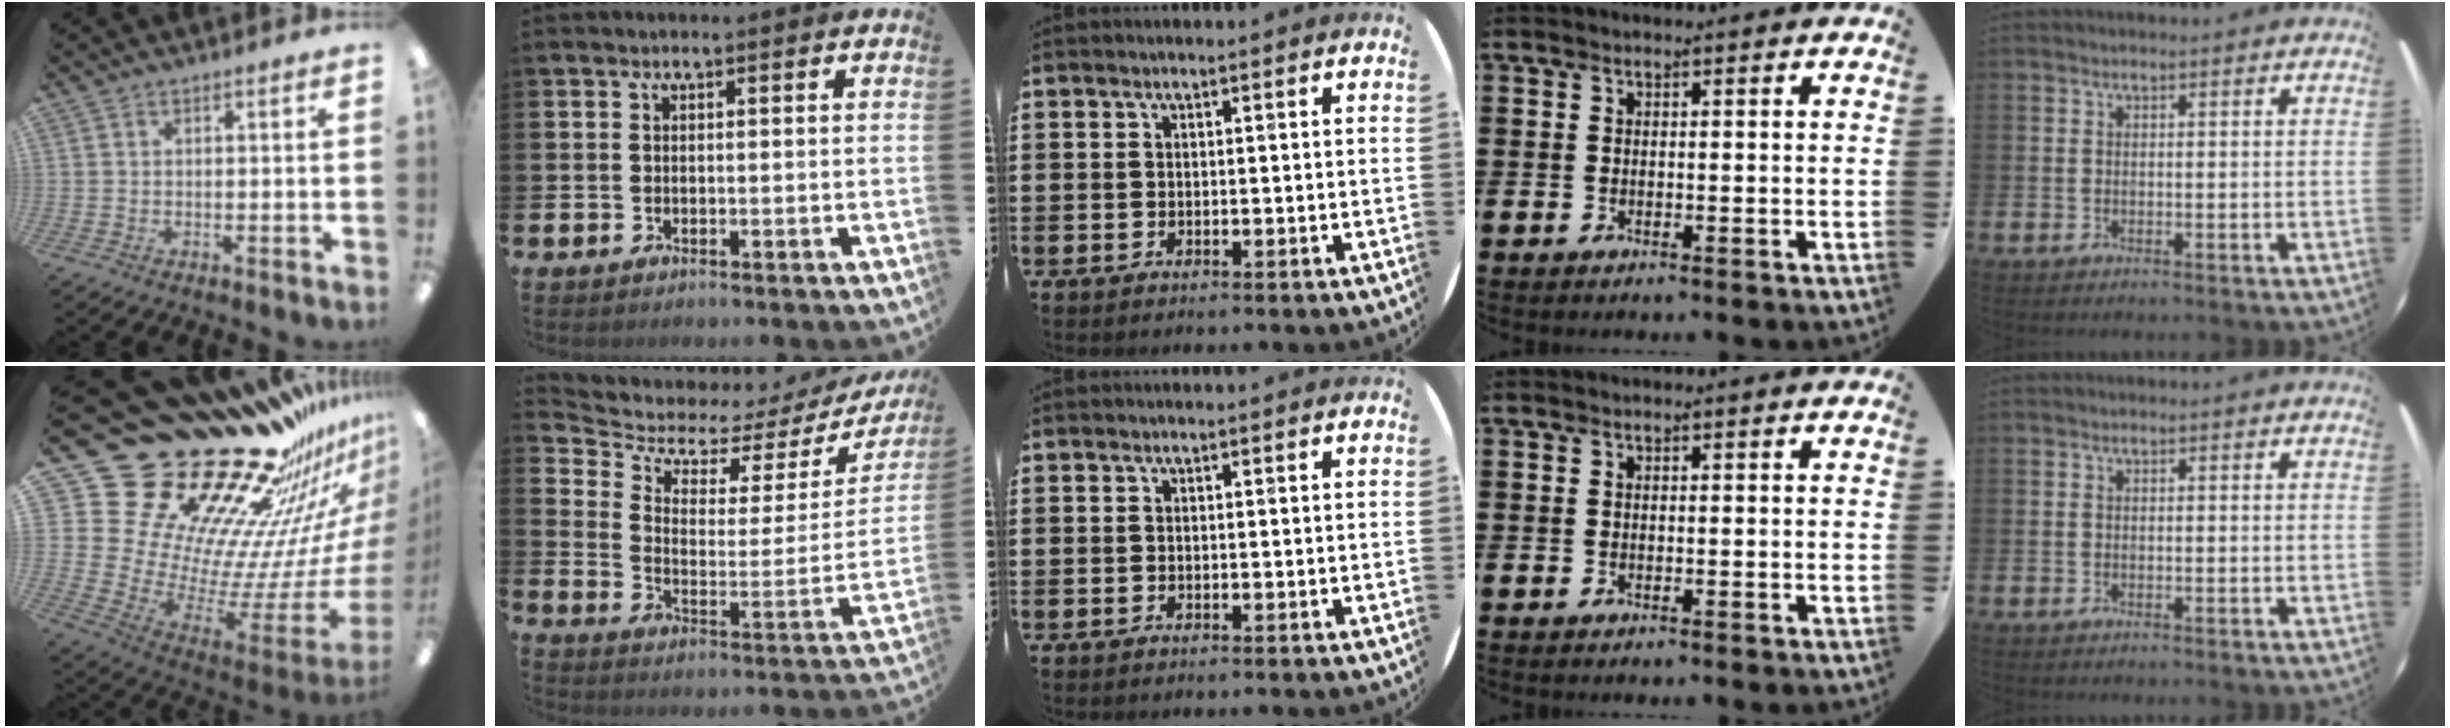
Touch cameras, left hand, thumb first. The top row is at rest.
{"thumb": {"total": 32.2, "force": [24.6, 15.5, 13.8], "torque": [-0.132, -0.273, 0.517]}, "index": {"total": 5.3, "force": [4.6, 2.5, 0.8], "torque": [-0.054, -0.047, 0.072]}}